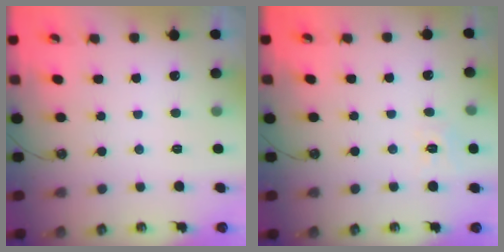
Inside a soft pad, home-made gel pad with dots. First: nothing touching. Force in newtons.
{"total": 6.5, "press": 6.5, "slide": 0.7}